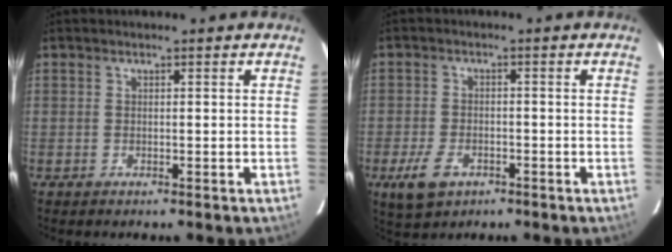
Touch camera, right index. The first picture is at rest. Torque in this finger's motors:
{"motor_torque": [-0.24, -0.43, -0.13, -0.05]}